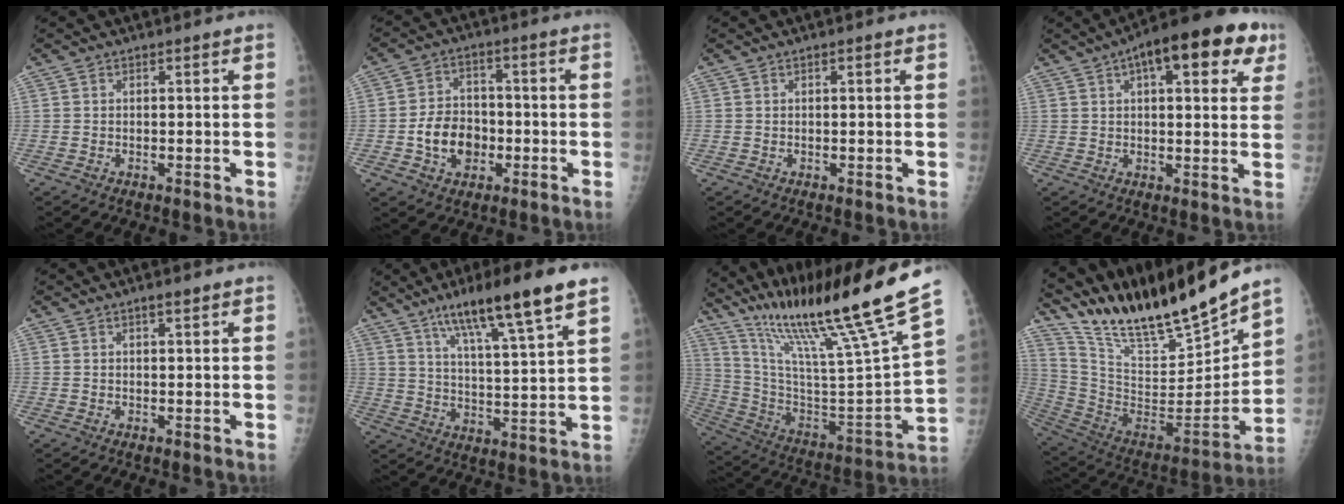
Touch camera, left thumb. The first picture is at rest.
{"total": 9.2, "force": [-2.5, 7.1, 5.3], "torque": [-0.063, 0.020, -0.044]}
{"total": 0.6, "force": [0.2, 0.2, 0.5], "torque": [-0.010, 0.001, 0.003]}
{"total": 17.7, "force": [8.3, 7.1, 13.9], "torque": [-0.169, 0.010, 0.109]}
{"total": 1.7, "force": [1.0, 0.4, 1.2], "torque": [-0.019, -0.003, 0.015]}
{"total": 16.0, "force": [10.0, 1.5, 12.4], "torque": [-0.199, -0.040, 0.165]}
{"total": 30.0, "force": [21.5, 1.5, 20.8], "torque": [-0.339, -0.090, 0.366]}
{"total": 25.1, "force": [22.0, 3.0, 11.7], "torque": [-0.175, -0.121, 0.382]}